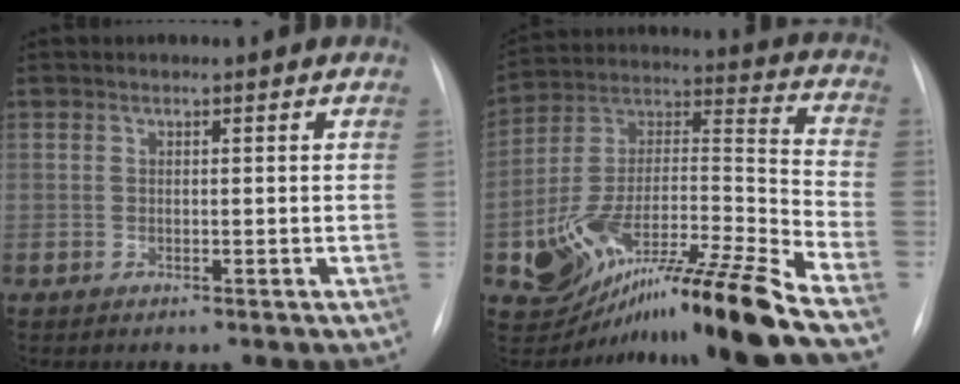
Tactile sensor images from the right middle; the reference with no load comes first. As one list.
[{"total": 22.4, "force": [-15.5, 0.7, 16.1], "torque": [-0.277, 0.000, -0.259]}]